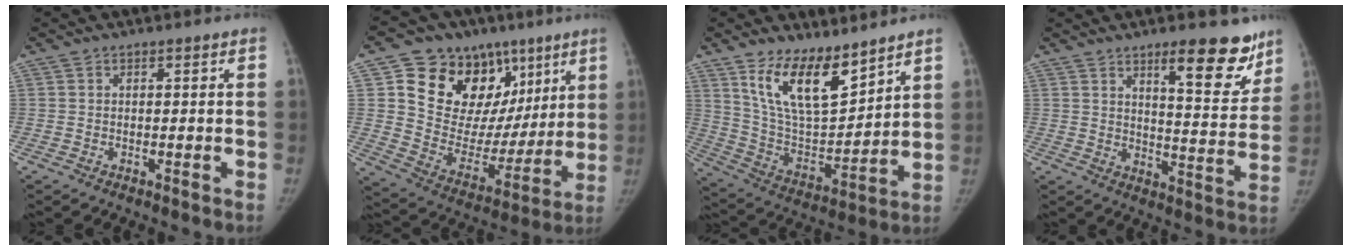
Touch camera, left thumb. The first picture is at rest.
{"total": 24.2, "force": [10.7, 17.1, 13.3], "torque": [-0.148, -0.011, 0.185]}
{"total": 15.4, "force": [10.6, 6.2, 9.3], "torque": [-0.126, -0.072, 0.211]}
{"total": 13.4, "force": [9.0, 3.9, 9.2], "torque": [-0.081, -0.062, 0.129]}